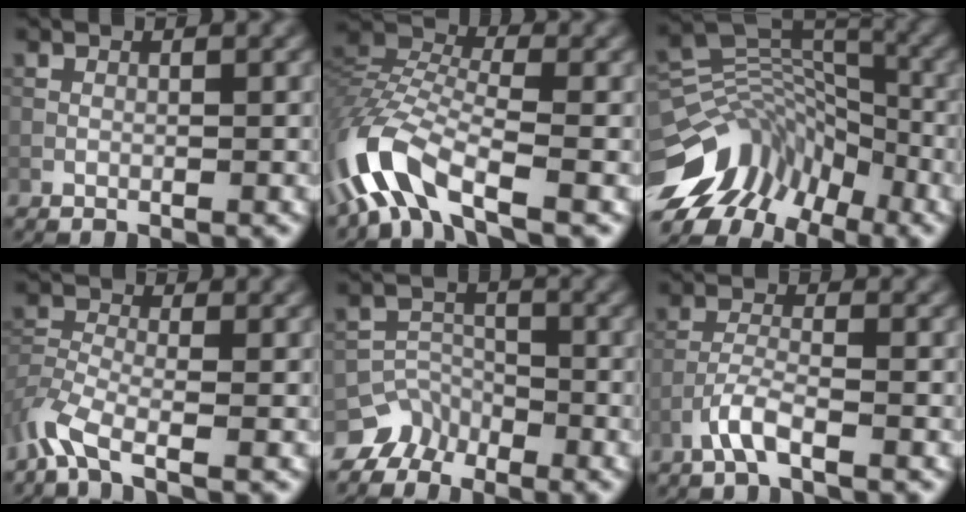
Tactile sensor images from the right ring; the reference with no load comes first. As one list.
[{"total": 8.8, "force": [-5.2, 3.5, 6.2], "torque": [-0.136, 0.004, -0.116]}, {"total": 12.2, "force": [-7.5, 7.4, 6.0], "torque": [-0.111, 0.039, -0.134]}, {"total": 4.1, "force": [-3.0, 1.1, 2.5], "torque": [-0.062, -0.007, -0.076]}, {"total": 5.0, "force": [-4.2, 2.8, 0.2], "torque": [0.022, 0.001, -0.063]}, {"total": 2.6, "force": [-1.7, 0.4, 1.9], "torque": [-0.044, 0.007, -0.043]}]